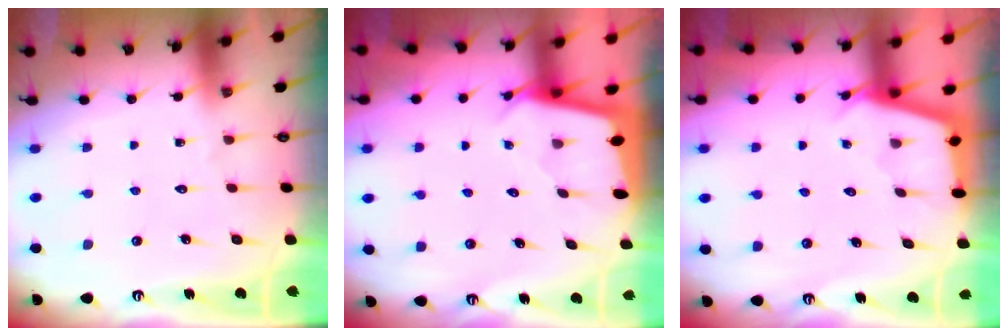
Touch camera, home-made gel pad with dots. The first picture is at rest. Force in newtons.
{"total": 2.3, "press": 2.3, "slide": 0.1}
{"total": 2.7, "press": 2.7, "slide": 0.3}